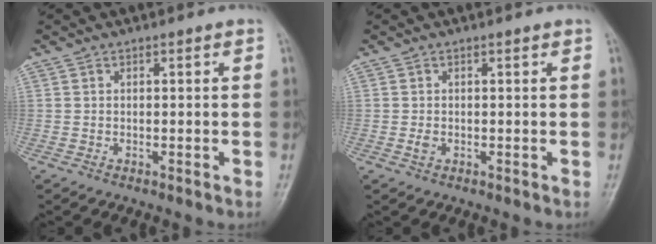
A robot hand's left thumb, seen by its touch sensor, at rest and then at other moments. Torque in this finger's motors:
{"motor_torque": [-0.01, 0.00, 0.08, -0.01, 0.00]}